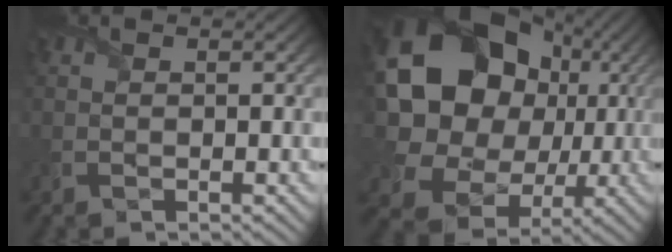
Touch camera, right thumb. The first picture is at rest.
{"total": 21.7, "force": [4.2, 18.6, 10.4], "torque": [-0.255, -0.002, 0.087]}